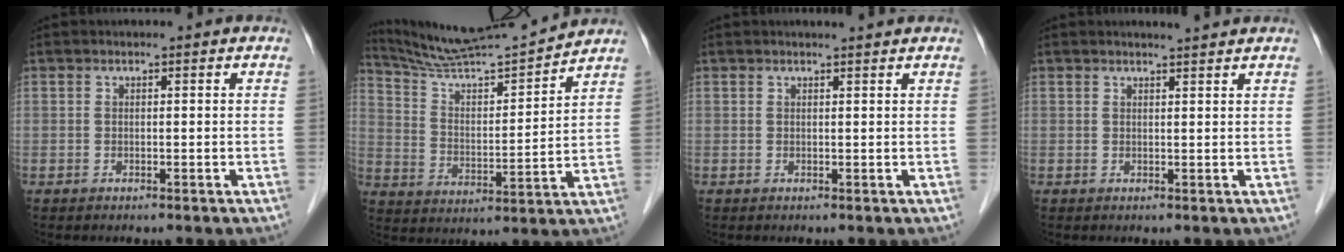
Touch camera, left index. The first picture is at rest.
{"total": 14.2, "force": [13.7, -1.4, 3.2], "torque": [-0.073, -0.007, 0.240]}
{"total": 1.8, "force": [1.7, -0.4, 0.5], "torque": [-0.011, 0.001, 0.024]}
{"total": 2.1, "force": [2.0, -0.6, 0.6], "torque": [-0.011, -0.003, 0.029]}